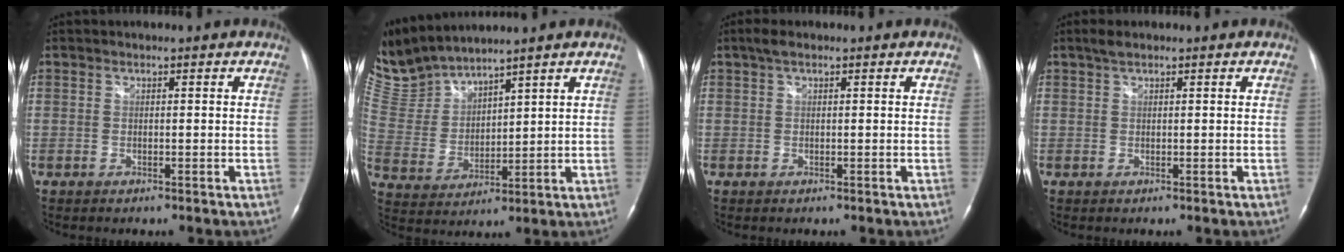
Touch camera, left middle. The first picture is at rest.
{"total": 10.5, "force": [10.3, 0.5, 1.9], "torque": [-0.068, 0.011, 0.229]}
{"total": 1.7, "force": [1.1, 0.5, 1.2], "torque": [-0.028, 0.018, 0.020]}
{"total": 1.5, "force": [1.1, 0.4, 0.9], "torque": [-0.023, 0.010, 0.023]}